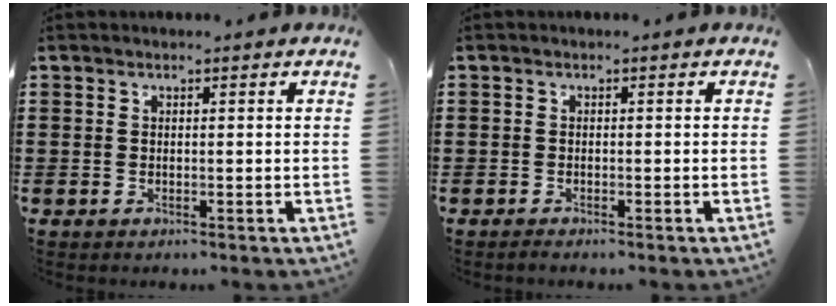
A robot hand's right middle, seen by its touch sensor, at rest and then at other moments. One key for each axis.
{"total": 0.7, "fx": -0.7, "fy": 0.3, "fz": 0.0, "tx": -0.001, "ty": 0.002, "tz": -0.015}